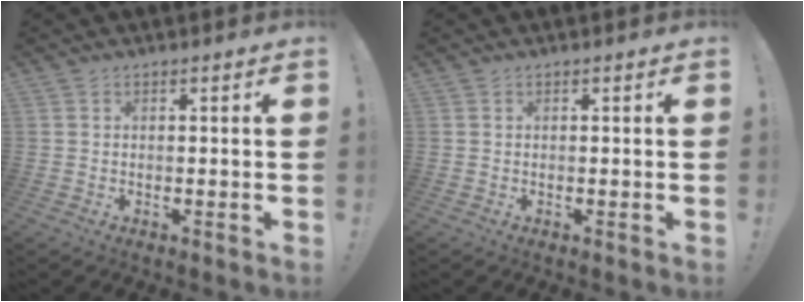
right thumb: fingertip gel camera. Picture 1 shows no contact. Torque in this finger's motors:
{"motor_torque": [-0.08, 0.10, -0.11, 0.10, 0.07]}